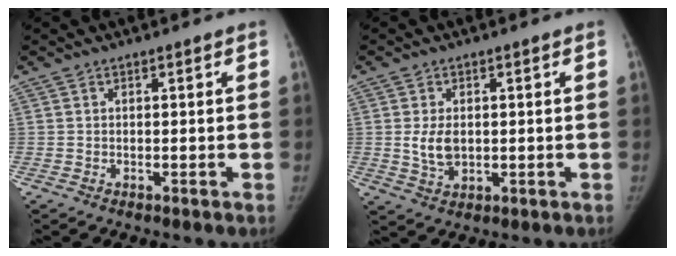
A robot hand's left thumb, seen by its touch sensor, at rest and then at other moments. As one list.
[{"total": 4.9, "force": [0.3, 3.2, 3.7], "torque": [-0.062, -0.008, 0.013]}]